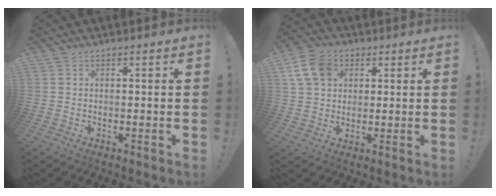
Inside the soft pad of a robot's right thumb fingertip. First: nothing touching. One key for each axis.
{"total": 10.9, "fx": 4.2, "fy": 8.2, "fz": 5.9, "tx": -0.107, "ty": -0.002, "tz": 0.087}